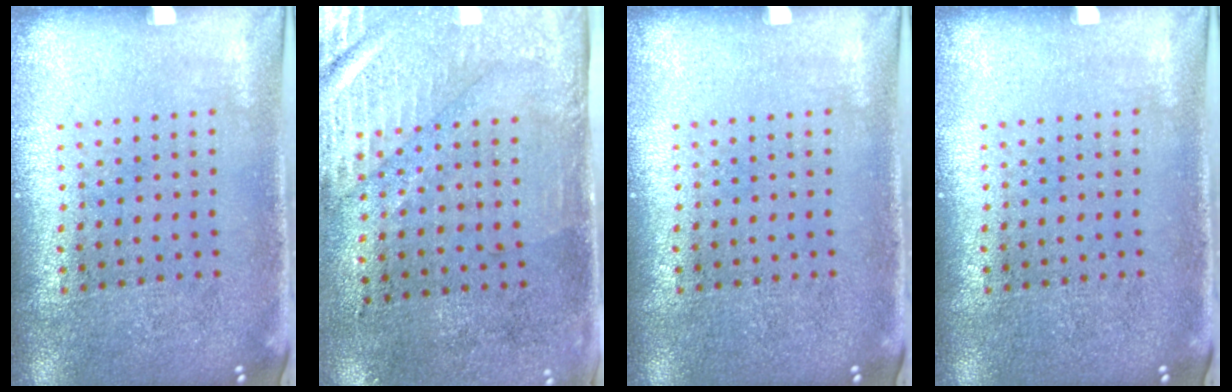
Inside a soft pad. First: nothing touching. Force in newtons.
{"total": 3.0, "press": 2.5, "slide": 1.5}
{"total": 0.0}
{"total": 0.0}